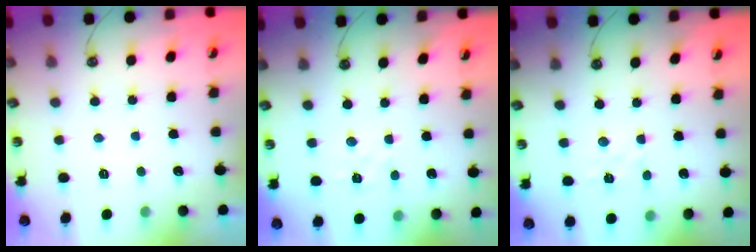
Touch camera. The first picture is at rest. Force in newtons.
{"total": 1.8, "press": 1.7, "slide": 0.6}
{"total": 3.4, "press": 3.4, "slide": 0.6}